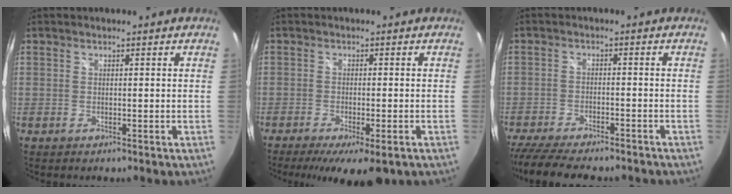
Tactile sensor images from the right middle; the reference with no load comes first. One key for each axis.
{"total": 9.8, "fx": -6.4, "fy": 2.3, "fz": 7.0, "tx": -0.137, "ty": -0.033, "tz": -0.095}
{"total": 15.7, "fx": -13.2, "fy": 3.8, "fz": 7.6, "tx": -0.160, "ty": -0.032, "tz": -0.204}